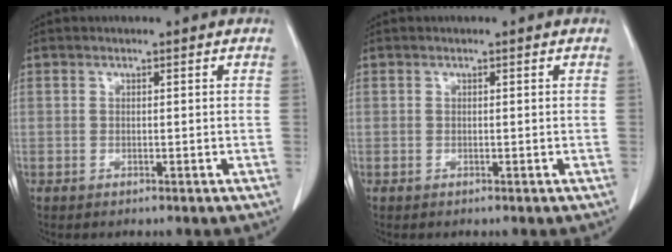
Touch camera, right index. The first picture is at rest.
{"total": 0.0}